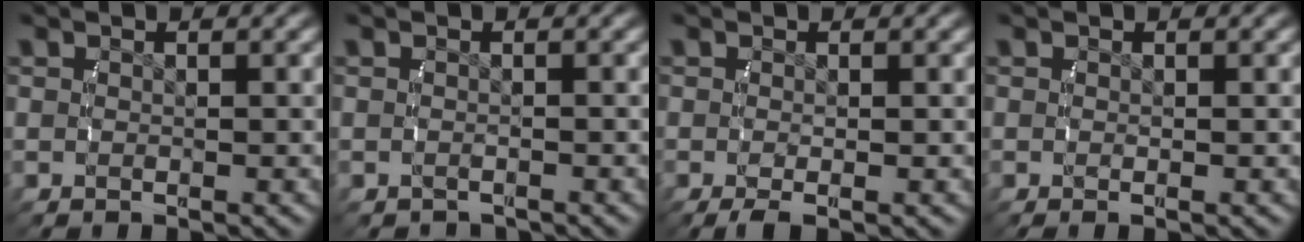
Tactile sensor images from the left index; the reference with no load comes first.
{"total": 1.1, "force": [-1.1, 0.2, -0.2], "torque": [0.001, -0.006, -0.013]}
{"total": 1.3, "force": [-0.9, 0.2, 0.9], "torque": [-0.018, -0.011, -0.009]}
{"total": 0.0}